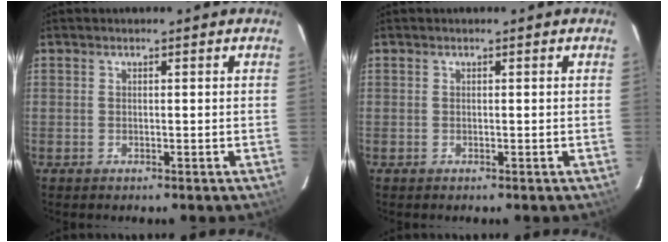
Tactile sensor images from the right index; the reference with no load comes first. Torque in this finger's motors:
{"motor_torque": [-0.01, 0.00, 0.00, 0.00]}